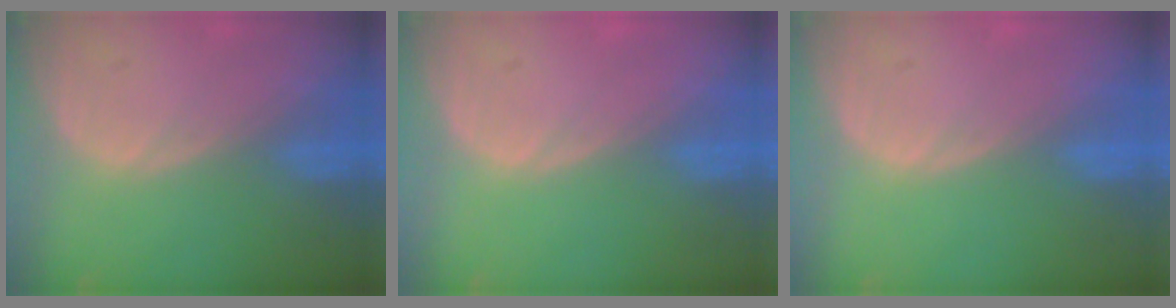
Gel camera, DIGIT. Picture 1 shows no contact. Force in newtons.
{"total": 0.0}
{"total": 0.0}